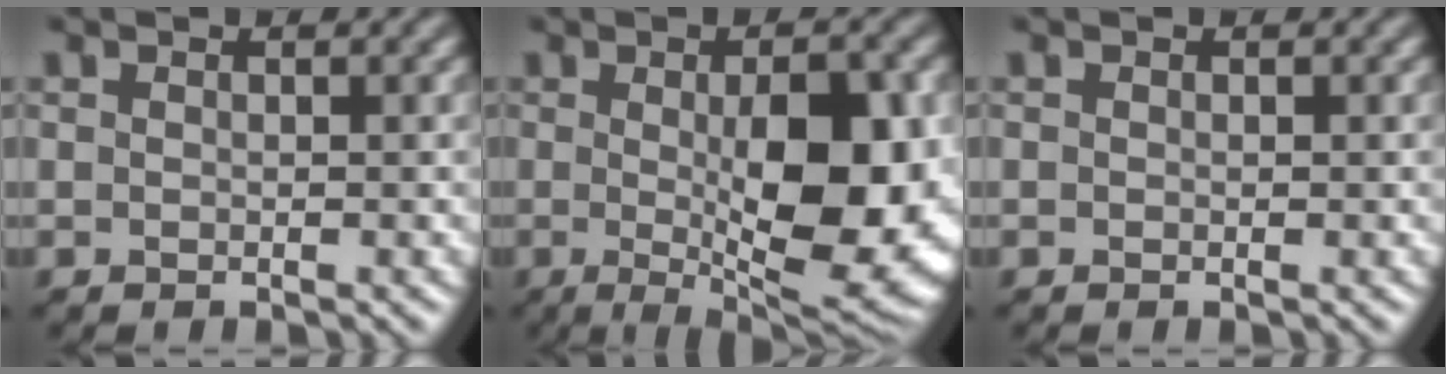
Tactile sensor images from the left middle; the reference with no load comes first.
{"total": 13.1, "force": [-0.4, 4.4, 12.3], "torque": [-0.160, -0.006, -0.004]}
{"total": 0.0}